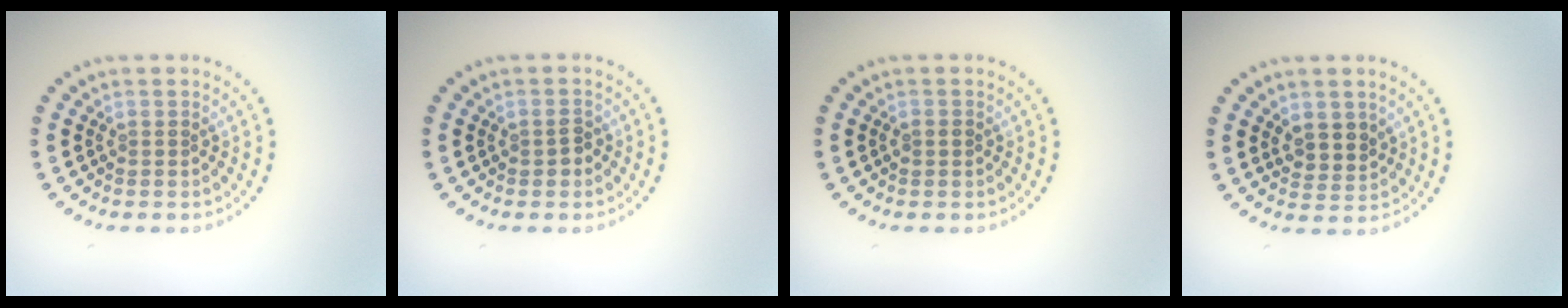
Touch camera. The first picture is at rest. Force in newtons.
{"total": 1.4, "press": 1.4, "slide": 0.1}
{"total": 1.0, "press": 1.0, "slide": 0.0}
{"total": 2.3, "press": 2.2, "slide": 0.8}